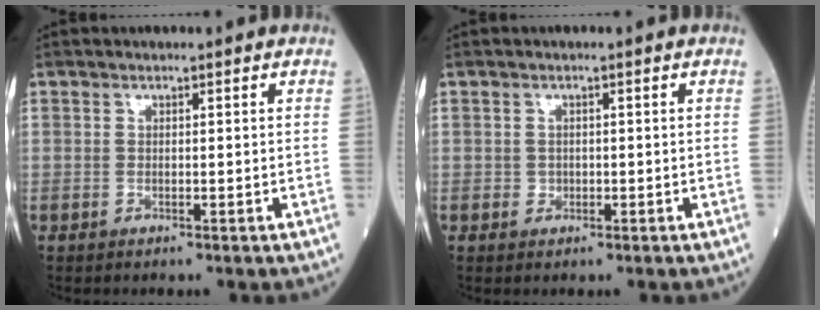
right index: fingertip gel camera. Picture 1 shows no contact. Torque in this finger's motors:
{"motor_torque": [0.00, -0.24, 0.07, -0.01]}